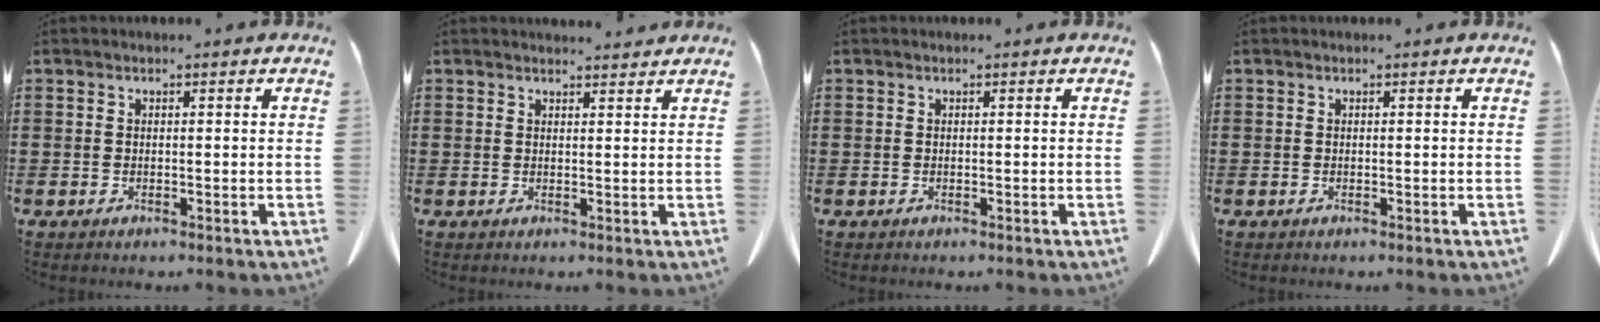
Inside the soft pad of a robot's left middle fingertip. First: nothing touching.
{"total": 1.8, "force": [1.7, 0.3, 0.3], "torque": [-0.010, 0.001, 0.033]}
{"total": 0.0}
{"total": 0.0}